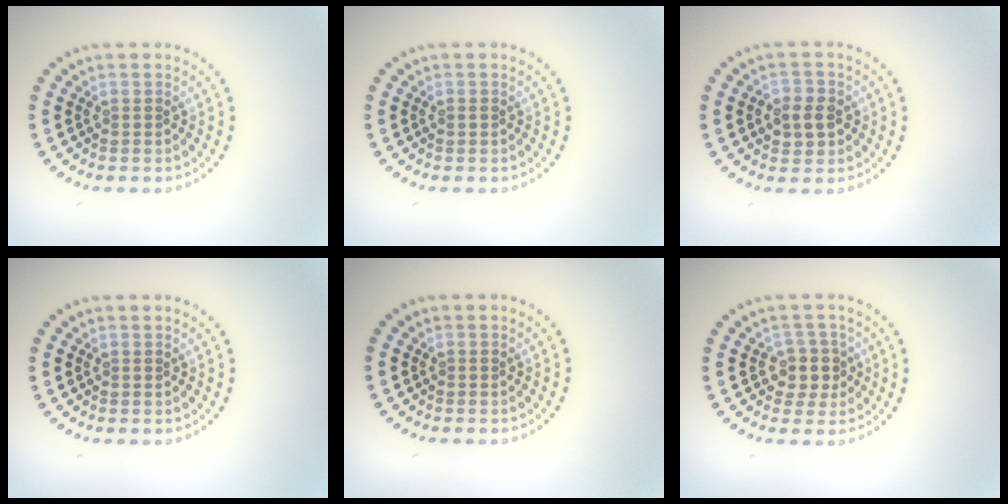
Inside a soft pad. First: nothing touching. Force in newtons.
{"total": 0.6, "press": 0.6, "slide": 0.1}
{"total": 2.8, "press": 2.7, "slide": 0.3}
{"total": 0.0}
{"total": 0.0}
{"total": 2.7, "press": 2.3, "slide": 1.4}